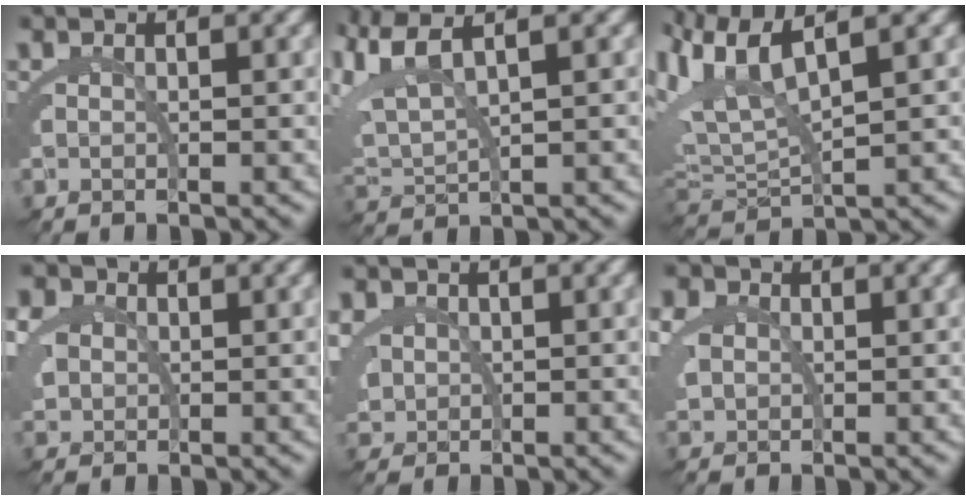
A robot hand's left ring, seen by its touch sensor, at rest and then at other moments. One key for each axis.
{"total": 4.3, "fx": 2.9, "fy": 1.3, "fz": 2.9, "tx": -0.086, "ty": 0.005, "tz": 0.062}
{"total": 5.8, "fx": 3.1, "fy": 2.3, "fz": 4.3, "tx": -0.112, "ty": 0.005, "tz": 0.062}
{"total": 5.1, "fx": 1.4, "fy": 4.4, "fz": 2.0, "tx": -0.047, "ty": 0.003, "tz": 0.018}
{"total": 4.4, "fx": 1.0, "fy": 3.8, "fz": 2.0, "tx": -0.051, "ty": -0.009, "tz": 0.022}
{"total": 3.2, "fx": 1.0, "fy": 2.7, "fz": 1.3, "tx": -0.037, "ty": -0.001, "tz": 0.018}